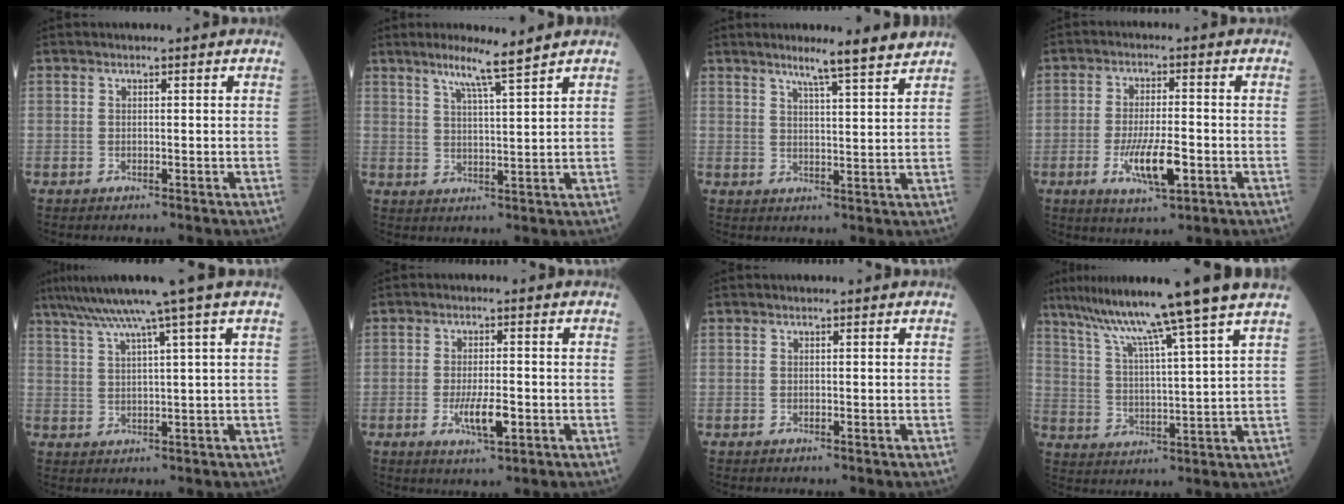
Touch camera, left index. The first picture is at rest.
{"total": 5.7, "force": [4.4, -1.0, 3.6], "torque": [-0.065, -0.006, 0.078]}
{"total": 6.9, "force": [5.9, -0.6, 3.7], "torque": [-0.062, -0.005, 0.080]}
{"total": 7.7, "force": [-2.7, 1.7, 7.0], "torque": [-0.131, -0.011, -0.048]}
{"total": 9.7, "force": [6.8, -2.4, 6.6], "torque": [-0.110, 0.020, 0.105]}
{"total": 5.0, "force": [-1.7, 1.1, 4.5], "torque": [-0.087, -0.005, -0.029]}
{"total": 0.0}
{"total": 15.2, "force": [11.6, -2.7, 9.4], "torque": [-0.151, -0.003, 0.177]}